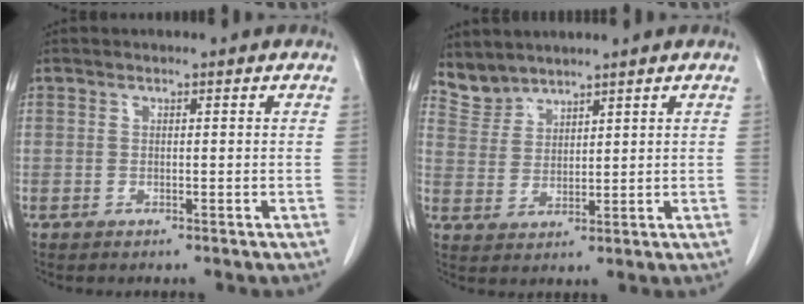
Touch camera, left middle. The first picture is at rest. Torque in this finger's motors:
{"motor_torque": [-0.05, -0.15, -0.06, -0.03]}